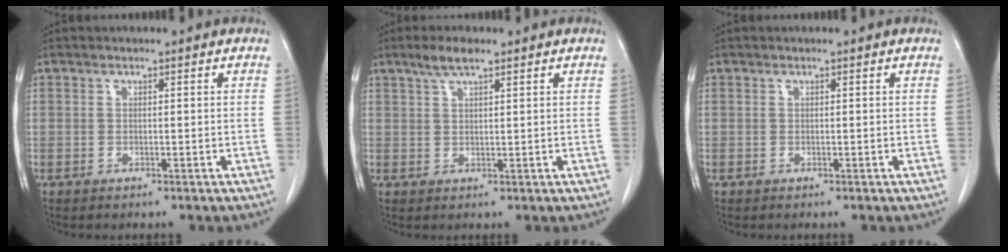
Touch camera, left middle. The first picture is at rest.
{"total": 3.3, "force": [2.3, -0.1, 2.4], "torque": [-0.059, 0.004, 0.048]}
{"total": 0.0}